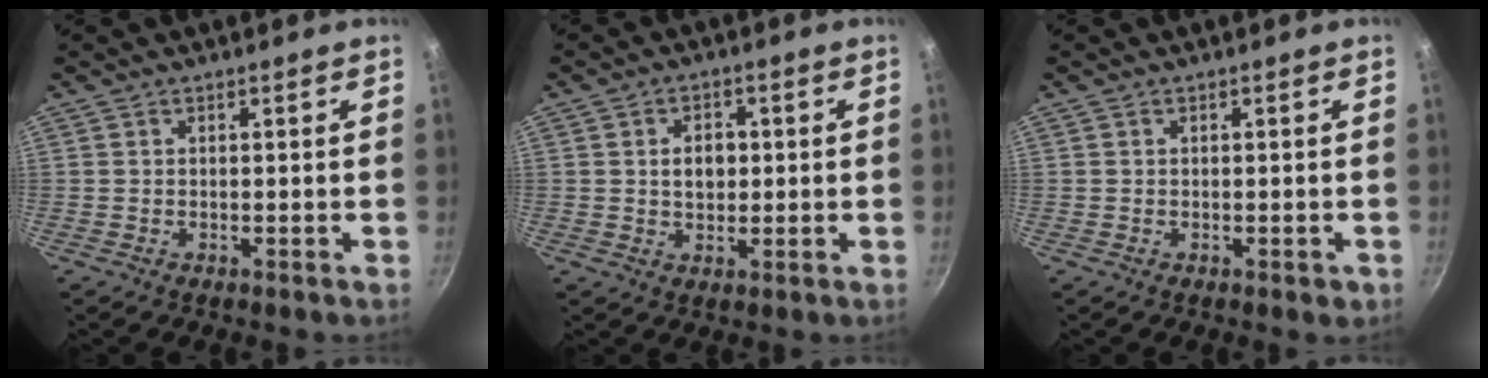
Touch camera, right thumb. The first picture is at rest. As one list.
[{"total": 5.2, "force": [0.6, 3.8, 3.5], "torque": [-0.035, 0.003, 0.008]}, {"total": 1.4, "force": [-0.4, 0.8, 1.0], "torque": [-0.010, 0.001, -0.005]}]